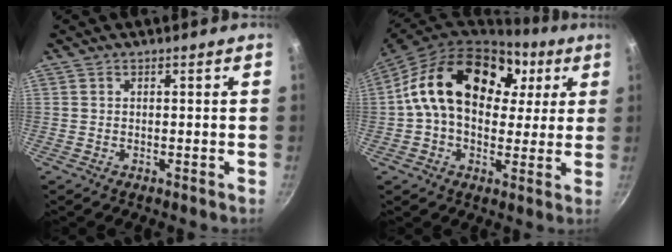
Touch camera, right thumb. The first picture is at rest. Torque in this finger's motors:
{"motor_torque": [-1.31, 2.53, 1.32, -1.06, 0.58]}